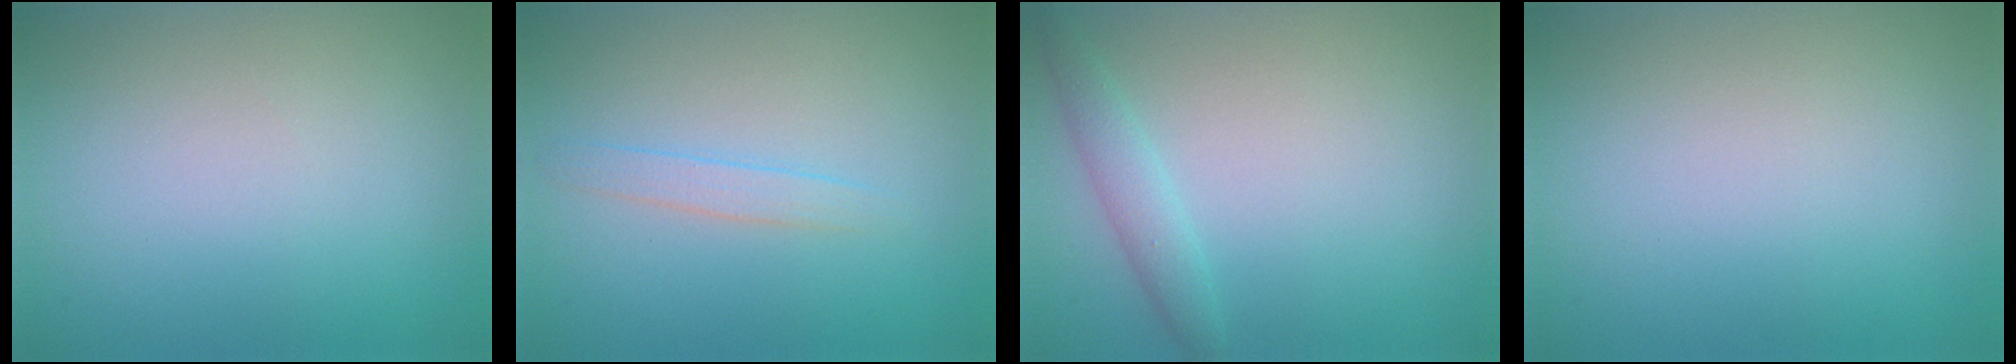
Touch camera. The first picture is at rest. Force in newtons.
{"total": 1.4, "press": 1.4, "slide": 0.1}
{"total": 1.8, "press": 1.8, "slide": 0.2}
{"total": 0.0}